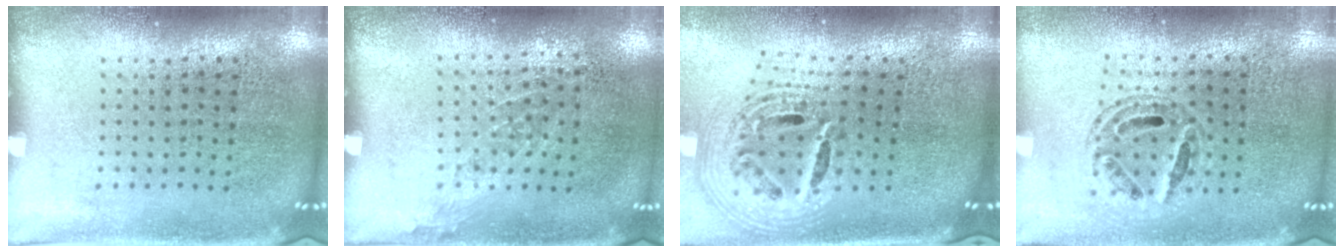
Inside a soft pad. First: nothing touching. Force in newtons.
{"total": 0.9, "press": 0.7, "slide": 0.6}
{"total": 2.7, "press": 1.9, "slide": 1.9}
{"total": 0.7, "press": 0.7, "slide": 0.2}